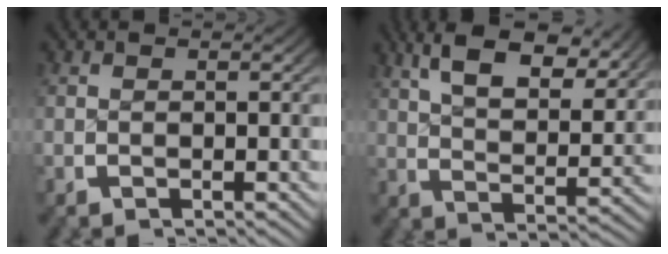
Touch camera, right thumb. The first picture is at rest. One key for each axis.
{"total": 9.0, "fx": 5.8, "fy": 3.6, "fz": 5.8, "tx": -0.096, "ty": 0.010, "tz": 0.091}